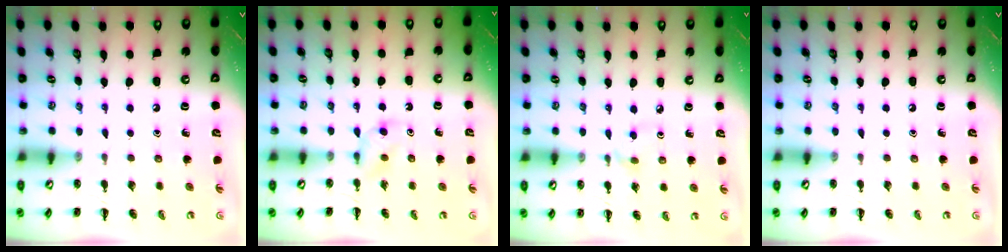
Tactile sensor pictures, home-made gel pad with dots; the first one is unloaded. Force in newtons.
{"total": 2.7, "press": 2.4, "slide": 1.1}
{"total": 3.0, "press": 2.8, "slide": 1.2}
{"total": 0.0}